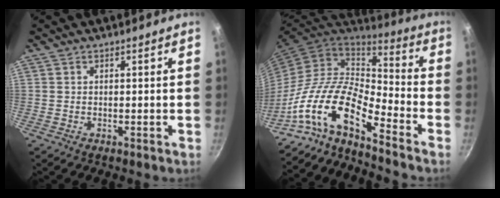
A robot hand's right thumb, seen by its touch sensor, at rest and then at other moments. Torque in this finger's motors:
{"motor_torque": [3.06, 1.74, 1.18, -1.58, 0.65]}